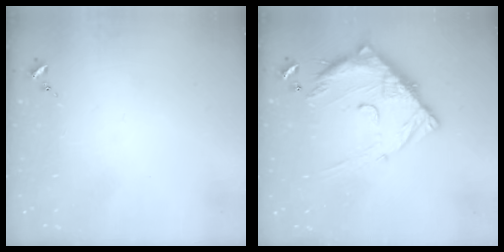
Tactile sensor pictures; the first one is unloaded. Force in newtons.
{"total": 16.1, "press": 16.0, "slide": 1.3}